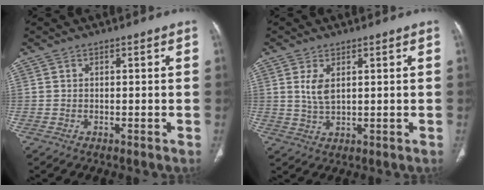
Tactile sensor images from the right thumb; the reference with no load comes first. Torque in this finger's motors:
{"motor_torque": [1.20, 0.15, 0.40, -0.80, 0.15]}